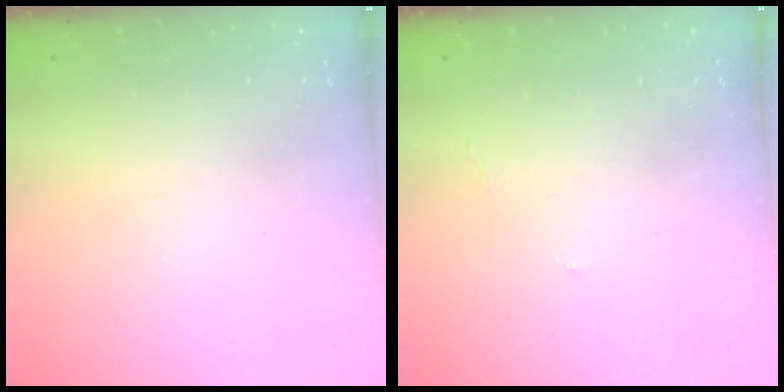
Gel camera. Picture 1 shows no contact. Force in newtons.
{"total": 3.7, "press": 3.7, "slide": 0.4}